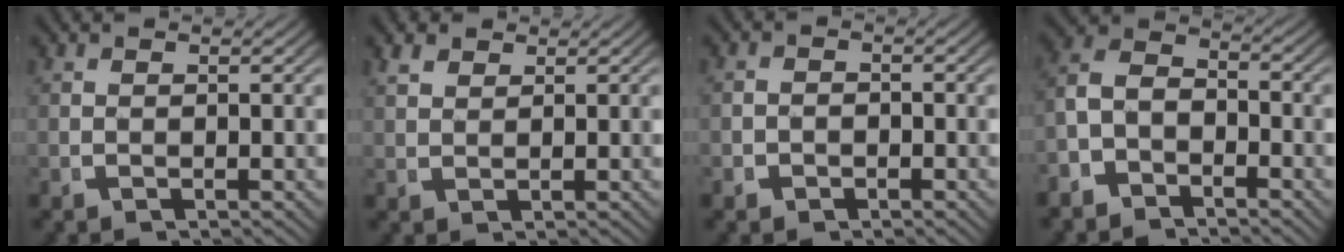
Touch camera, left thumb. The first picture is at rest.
{"total": 2.1, "force": [1.9, 0.7, 0.7], "torque": [-0.004, 0.004, 0.039]}
{"total": 1.5, "force": [-0.9, 1.1, 0.2], "torque": [-0.004, -0.008, -0.017]}
{"total": 6.3, "force": [-1.8, 5.0, 3.3], "torque": [-0.070, -0.020, -0.033]}